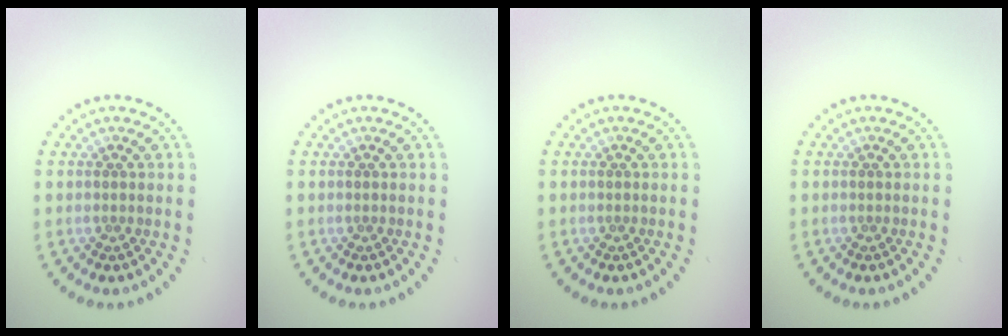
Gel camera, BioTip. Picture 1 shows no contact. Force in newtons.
{"total": 0.0}
{"total": 0.0}
{"total": 0.0}